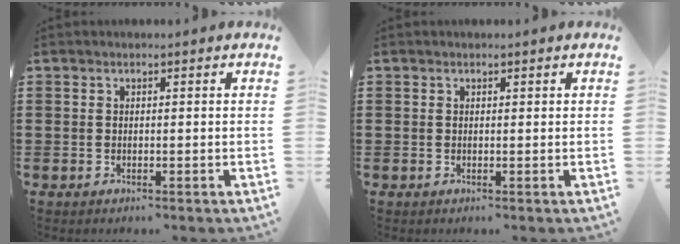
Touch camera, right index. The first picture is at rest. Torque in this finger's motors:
{"motor_torque": [0.20, 0.22, 0.00, 0.01]}